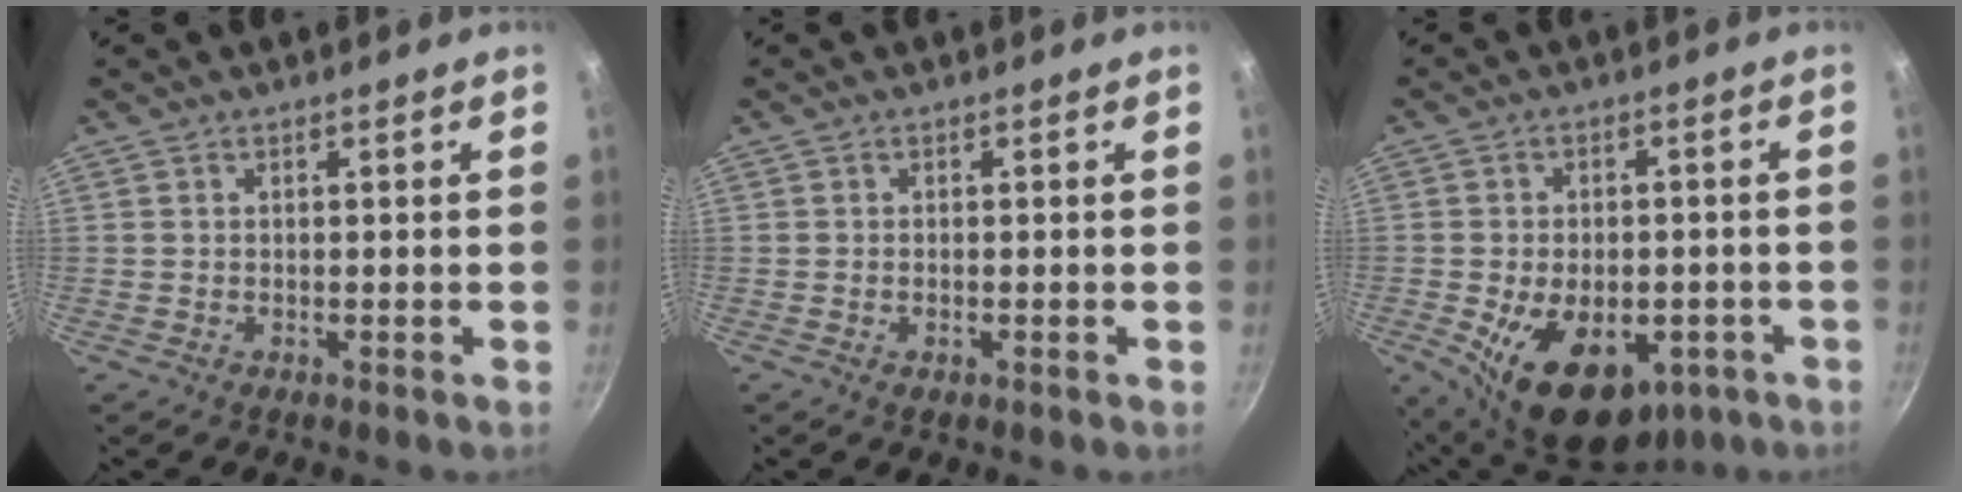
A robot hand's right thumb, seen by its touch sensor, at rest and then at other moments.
{"total": 0.9, "force": [-0.3, 0.5, 0.7], "torque": [-0.012, 0.002, -0.005]}
{"total": 17.2, "force": [-5.9, 10.7, 12.2], "torque": [-0.166, 0.002, -0.069]}